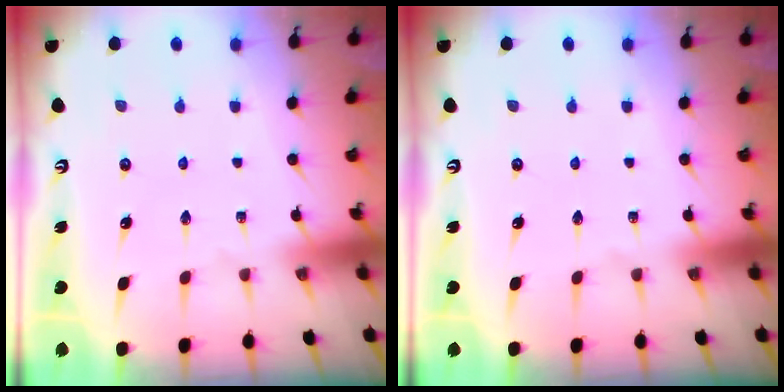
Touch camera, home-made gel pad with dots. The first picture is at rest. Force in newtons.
{"total": 0.0}